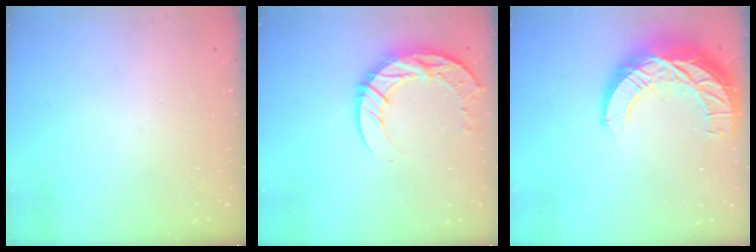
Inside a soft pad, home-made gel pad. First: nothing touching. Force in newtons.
{"total": 13.1, "press": 13.1, "slide": 1.1}
{"total": 18.0, "press": 17.9, "slide": 1.4}